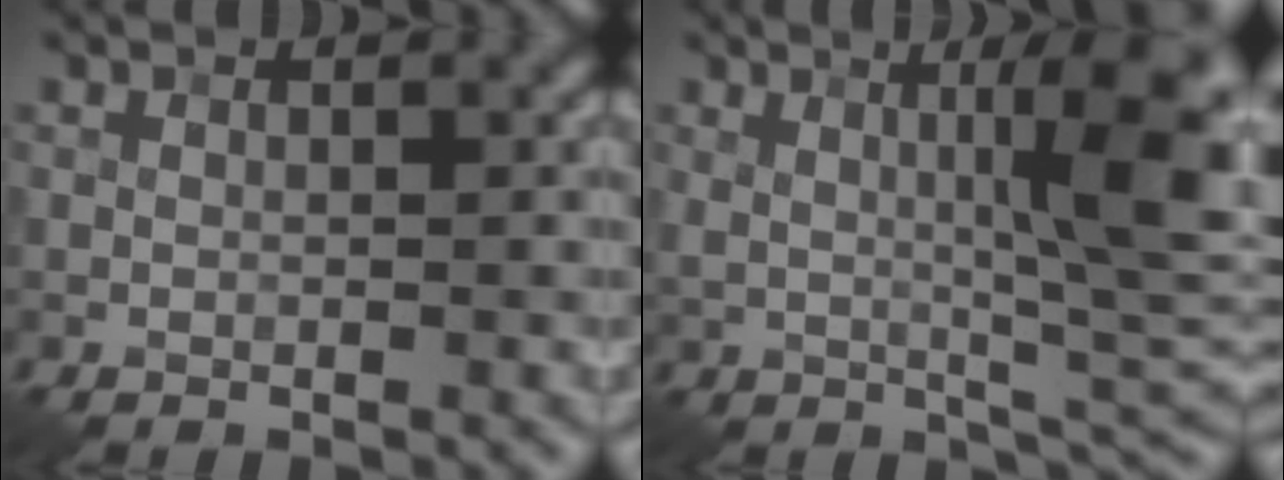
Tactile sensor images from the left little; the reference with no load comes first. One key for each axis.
{"total": 10.7, "fx": 2.3, "fy": 2.5, "fz": 10.1, "tx": -0.136, "ty": 0.003, "tz": 0.037}